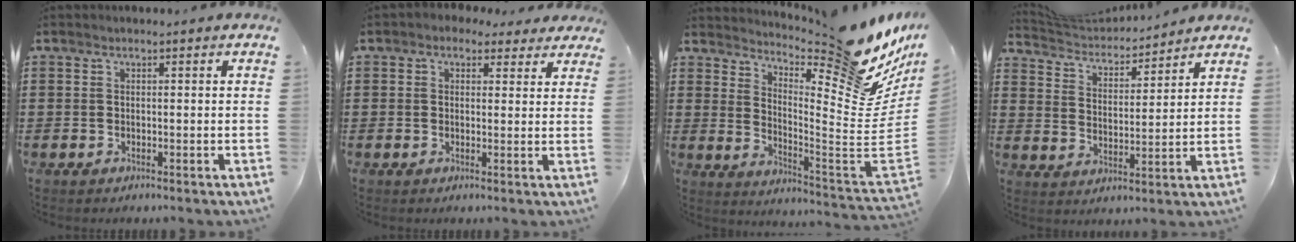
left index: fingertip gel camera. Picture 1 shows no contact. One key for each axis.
{"total": 2.2, "fx": 1.5, "fy": 1.5, "fz": 0.6, "tx": -0.012, "ty": 0.006, "tz": 0.024}
{"total": 13.6, "fx": 11.0, "fy": 1.5, "fz": 7.9, "tx": -0.104, "ty": -0.114, "tz": 0.173}
{"total": 4.0, "fx": 3.9, "fy": 0.7, "fz": 0.3, "tx": -0.031, "ty": -0.027, "tz": 0.064}